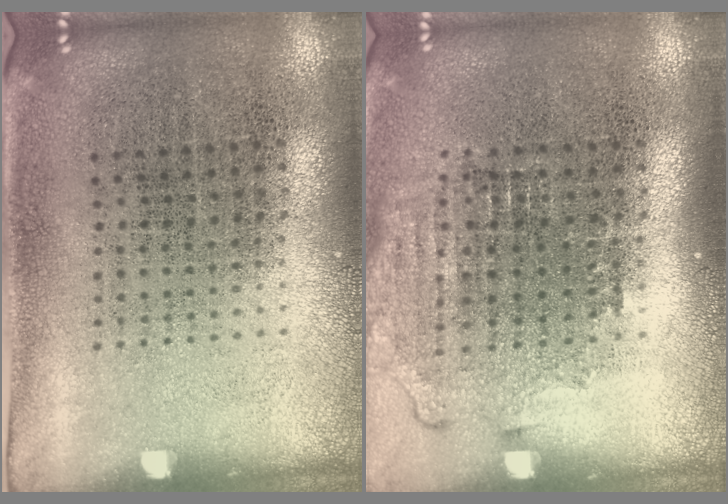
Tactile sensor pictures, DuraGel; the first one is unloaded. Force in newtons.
{"total": 1.4, "press": 1.2, "slide": 0.6}